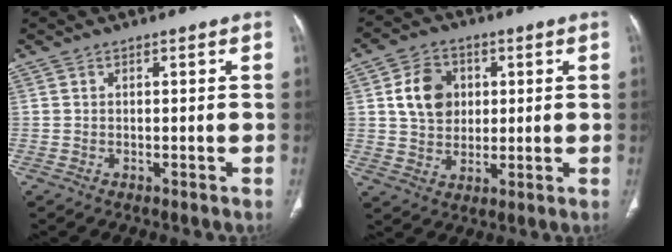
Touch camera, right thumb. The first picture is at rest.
{"total": 9.3, "force": [2.1, 7.4, 5.2], "torque": [-0.061, -0.003, 0.038]}